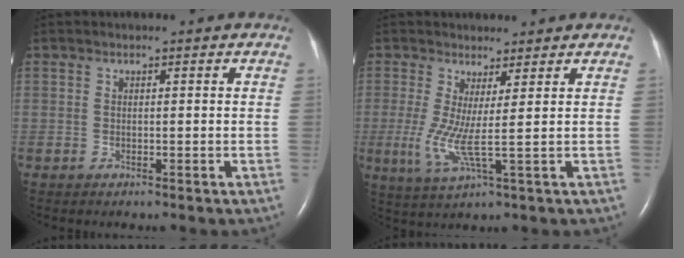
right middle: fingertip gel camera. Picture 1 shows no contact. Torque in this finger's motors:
{"motor_torque": [0.42, -0.26, 0.62, 0.19]}